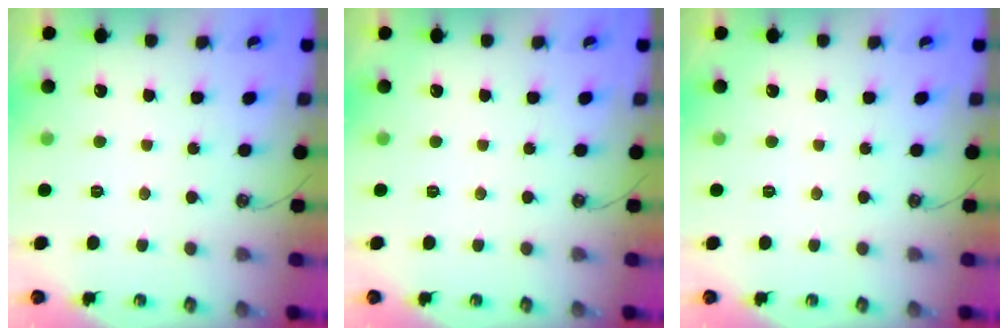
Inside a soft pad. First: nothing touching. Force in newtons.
{"total": 0.0}
{"total": 0.0}